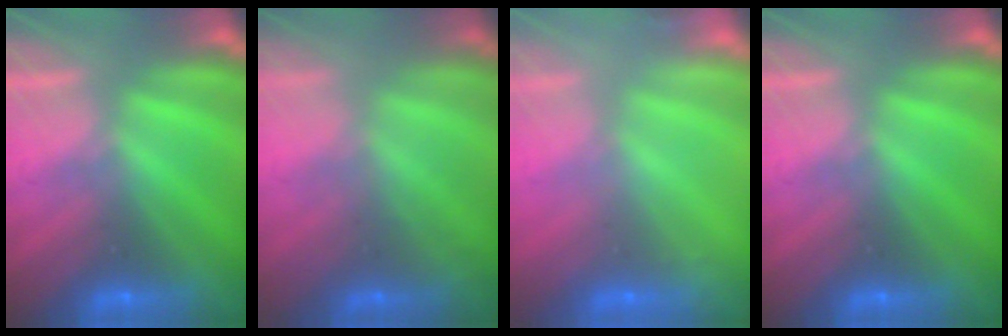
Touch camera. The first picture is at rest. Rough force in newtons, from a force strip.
{"total": 1.7}
{"total": 2.3}
{"total": 0.0}